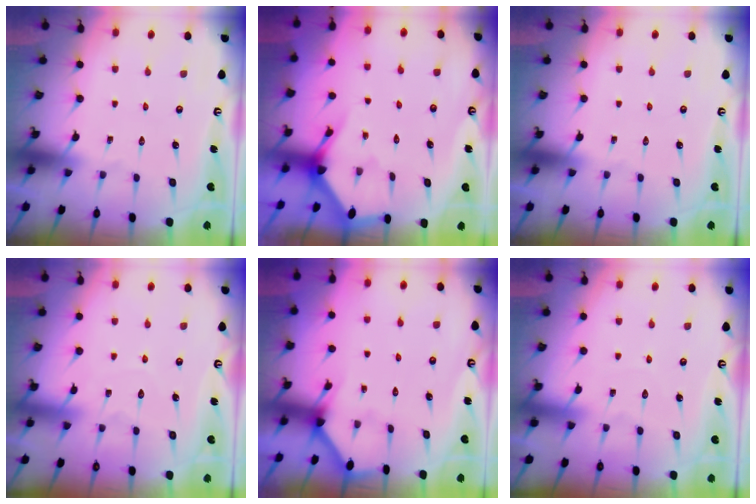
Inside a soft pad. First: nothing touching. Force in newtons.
{"total": 2.2, "press": 2.2, "slide": 0.2}
{"total": 0.0}
{"total": 5.4, "press": 5.4, "slide": 0.5}
{"total": 2.2, "press": 2.2, "slide": 0.4}
{"total": 3.7, "press": 3.7, "slide": 0.4}